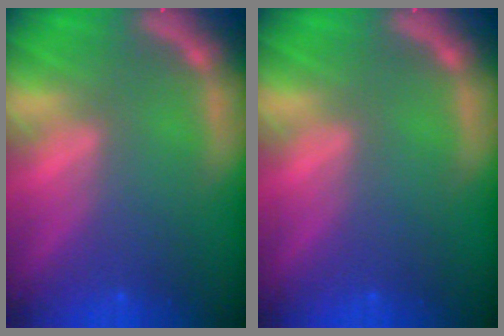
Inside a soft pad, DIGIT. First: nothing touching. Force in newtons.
{"total": 0.0}